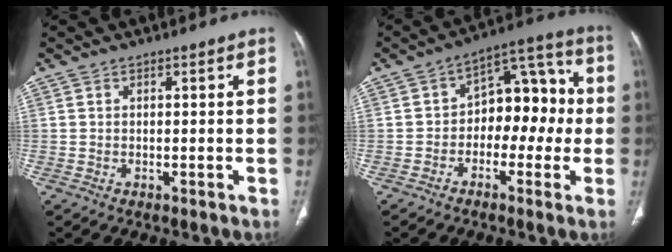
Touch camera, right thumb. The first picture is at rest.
{"total": 12.4, "force": [-1.1, 8.1, 9.3], "torque": [-0.082, 0.051, -0.029]}